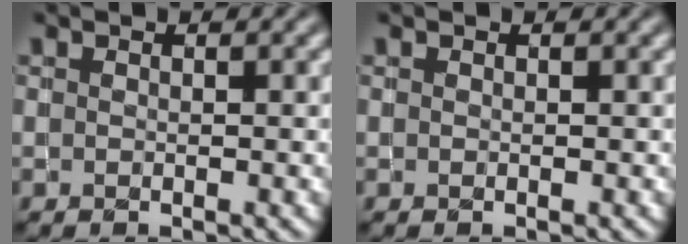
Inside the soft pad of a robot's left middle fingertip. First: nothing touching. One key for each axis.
{"total": 0.0}